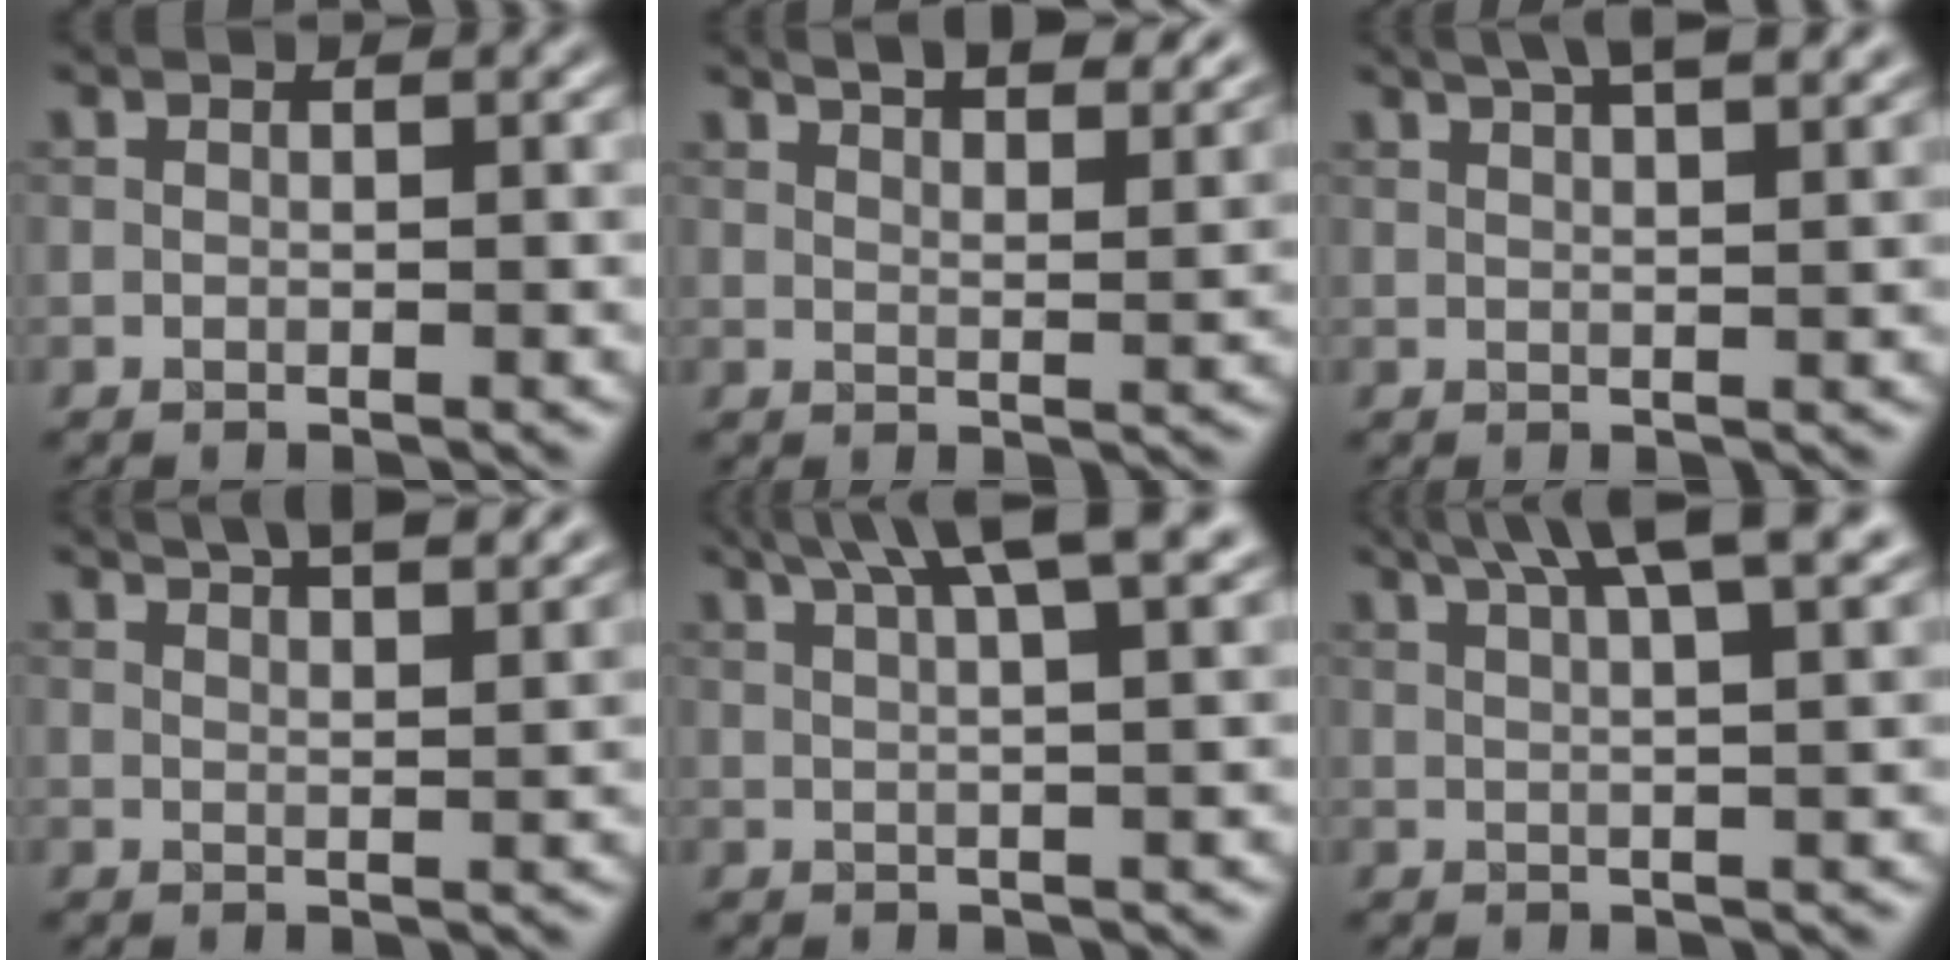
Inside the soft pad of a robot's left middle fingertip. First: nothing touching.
{"total": 7.9, "force": [6.2, 2.4, 4.3], "torque": [-0.031, 0.021, 0.054]}
{"total": 5.9, "force": [3.9, 1.9, 4.0], "torque": [-0.035, 0.027, 0.031]}
{"total": 7.0, "force": [5.2, 2.2, 4.0], "torque": [-0.026, 0.031, 0.042]}
{"total": 7.9, "force": [4.7, 1.8, 6.0], "torque": [-0.070, 0.031, 0.045]}
{"total": 8.7, "force": [5.4, 2.3, 6.4], "torque": [-0.070, 0.035, 0.049]}